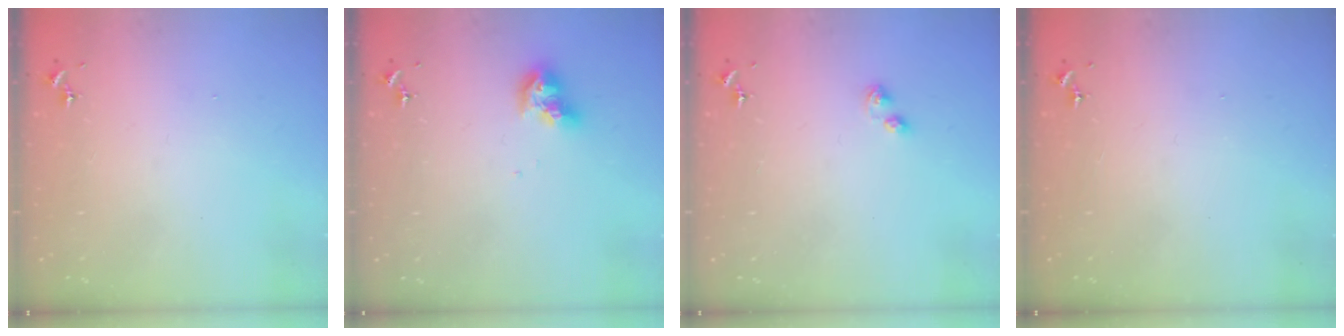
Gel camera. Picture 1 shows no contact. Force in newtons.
{"total": 10.3, "press": 10.3, "slide": 1.2}
{"total": 4.4, "press": 4.3, "slide": 0.8}
{"total": 0.0}